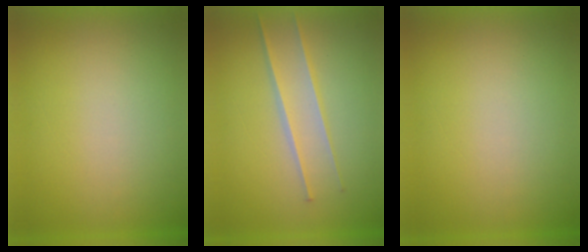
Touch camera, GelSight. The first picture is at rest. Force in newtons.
{"total": 2.4}
{"total": 0.0}